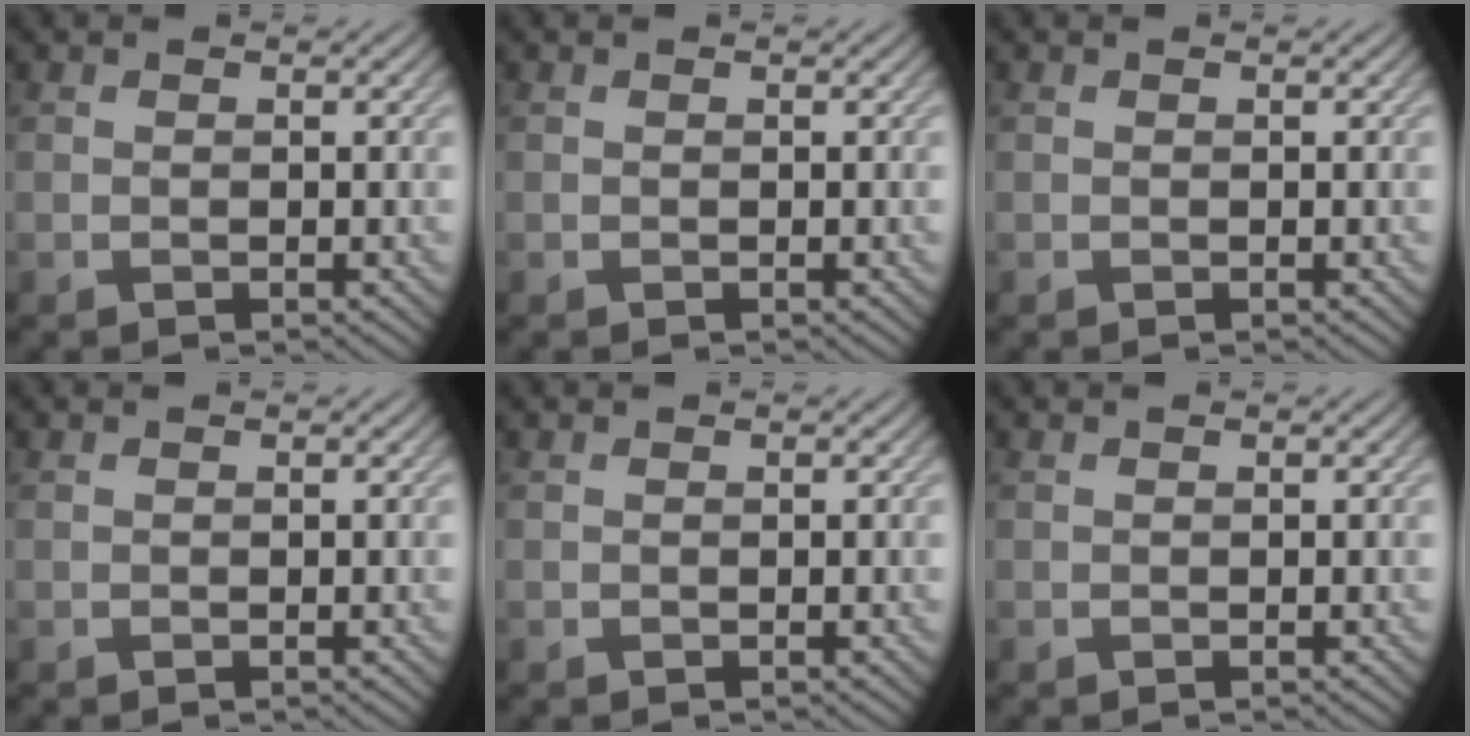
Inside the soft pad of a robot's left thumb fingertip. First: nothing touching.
{"total": 0.0}
{"total": 0.0}
{"total": 0.0}
{"total": 0.0}
{"total": 0.0}